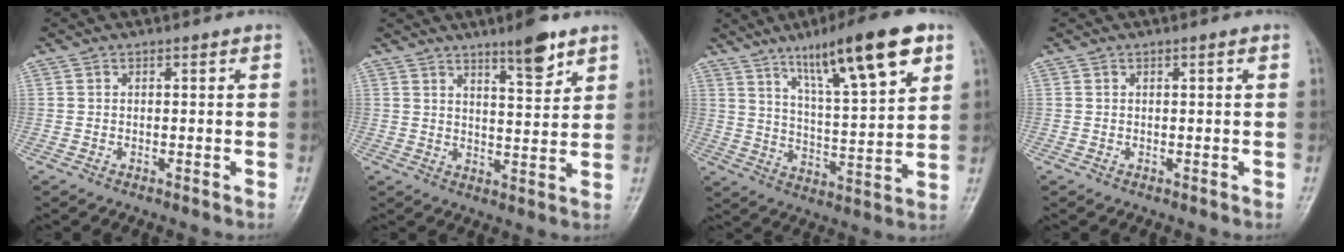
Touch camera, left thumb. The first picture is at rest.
{"total": 7.3, "force": [5.1, 1.6, 5.0], "torque": [-0.064, -0.037, 0.078]}
{"total": 18.3, "force": [10.2, 3.5, 14.7], "torque": [-0.216, -0.040, 0.170]}
{"total": 0.7, "force": [0.3, -0.1, 0.6], "torque": [-0.010, 0.001, 0.005]}